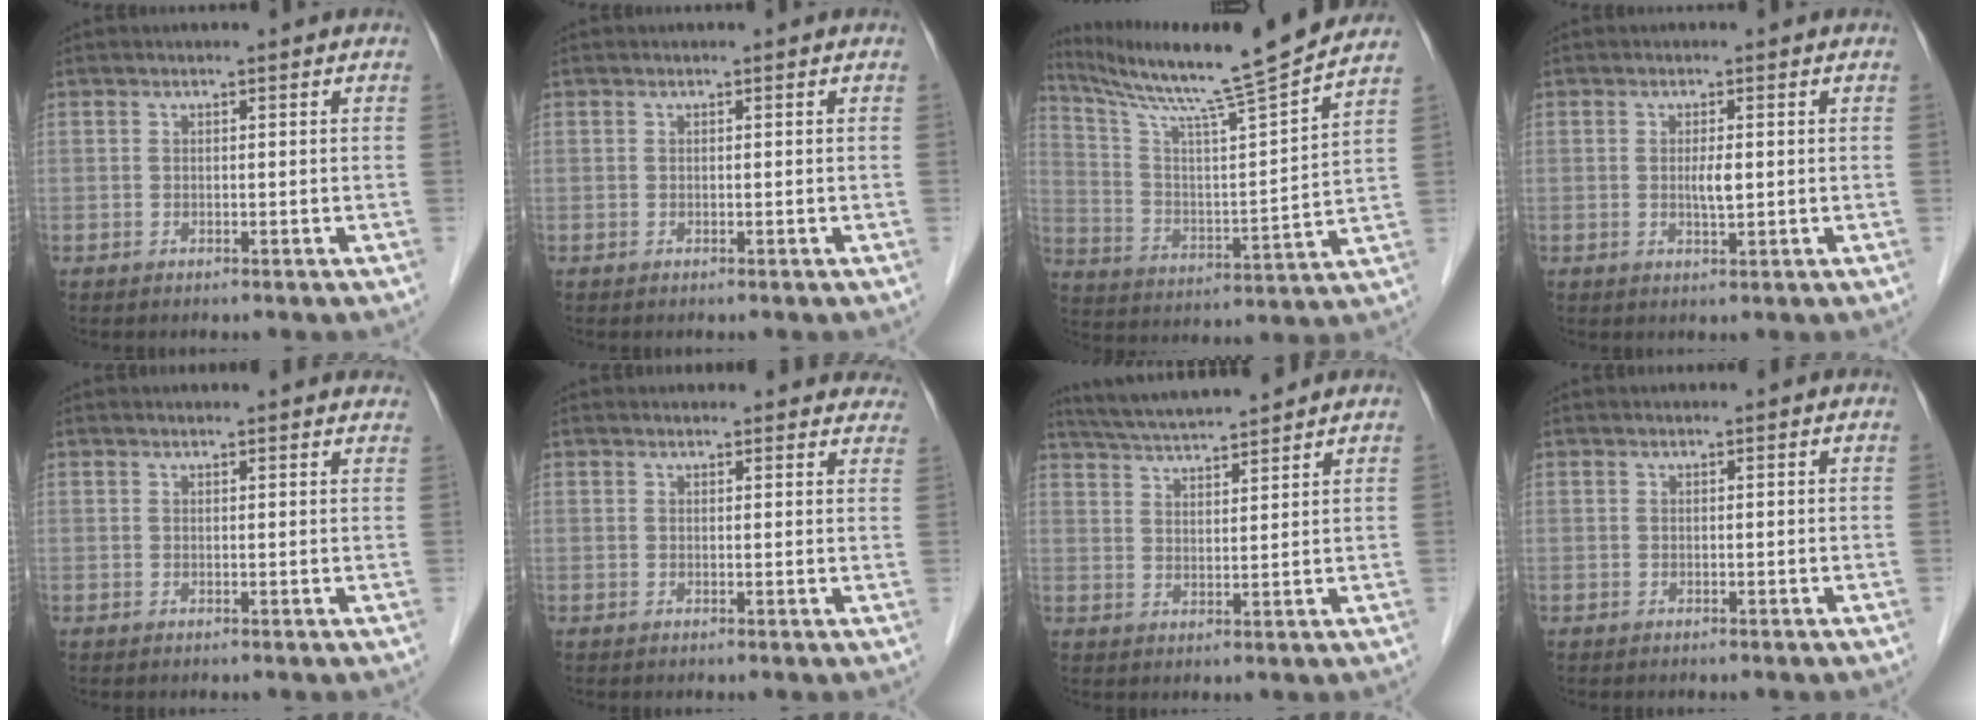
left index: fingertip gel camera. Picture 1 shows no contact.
{"total": 0.0}
{"total": 19.2, "force": [16.5, -1.5, 9.6], "torque": [-0.168, -0.018, 0.260]}
{"total": 1.9, "force": [0.2, 0.3, 1.9], "torque": [-0.037, -0.002, 0.003]}
{"total": 6.2, "force": [6.0, 0.8, 1.6], "torque": [-0.014, 0.017, 0.053]}
{"total": 12.2, "force": [11.5, 3.1, 2.5], "torque": [0.002, 0.008, 0.111]}
{"total": 10.4, "force": [9.6, 0.3, 4.0], "torque": [-0.075, 0.025, 0.156]}
{"total": 0.6, "force": [0.6, 0.0, 0.1], "torque": [-0.005, 0.006, 0.010]}